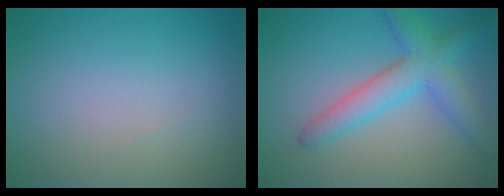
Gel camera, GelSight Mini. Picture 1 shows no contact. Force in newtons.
{"total": 4.6, "press": 4.6, "slide": 0.2}